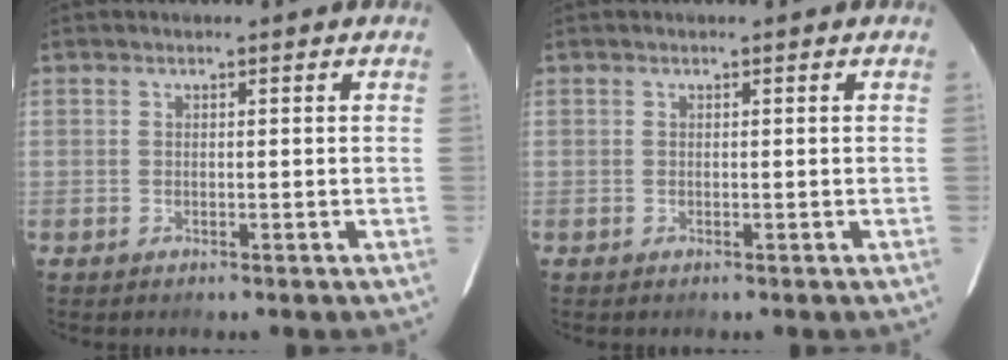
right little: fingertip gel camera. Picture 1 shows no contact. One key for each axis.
{"total": 0.0}